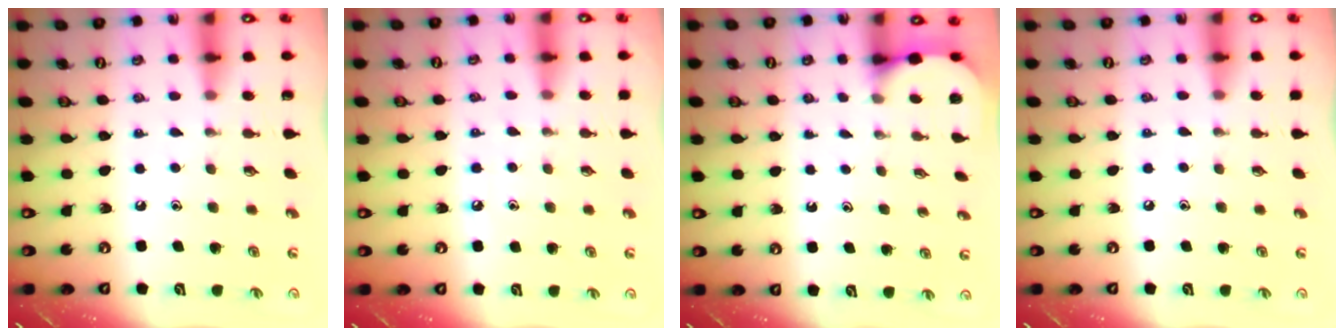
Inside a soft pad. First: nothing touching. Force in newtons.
{"total": 4.2, "press": 4.1, "slide": 0.6}
{"total": 2.6, "press": 2.6, "slide": 0.2}
{"total": 3.9, "press": 3.8, "slide": 0.6}